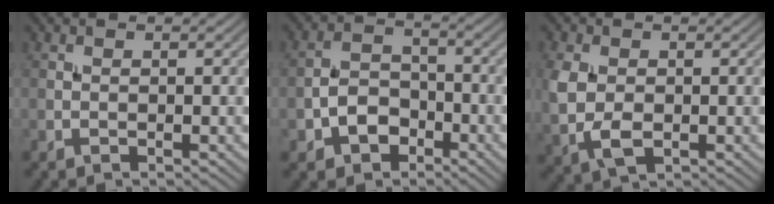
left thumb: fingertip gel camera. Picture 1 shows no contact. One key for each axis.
{"total": 5.4, "fx": -2.6, "fy": 3.7, "fz": 2.8, "tx": -0.052, "ty": 0.002, "tz": -0.059}
{"total": 5.4, "fx": -0.5, "fy": 3.8, "fz": 3.9, "tx": -0.103, "ty": -0.005, "tz": -0.009}